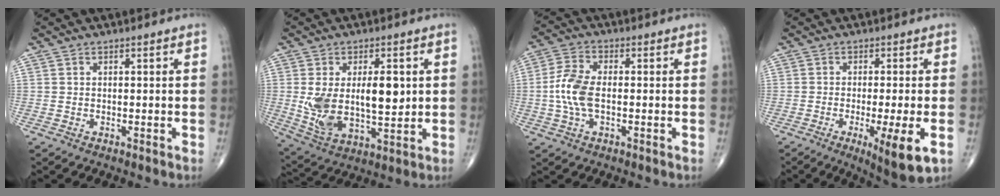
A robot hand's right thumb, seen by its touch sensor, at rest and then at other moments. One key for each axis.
{"total": 14.6, "fx": 1.6, "fy": 7.3, "fz": 12.6, "tx": -0.217, "ty": -0.013, "tz": 0.042}
{"total": 7.9, "fx": -0.7, "fy": 4.1, "fz": 6.8, "tx": -0.155, "ty": 0.014, "tz": -0.017}
{"total": 9.4, "fx": -3.0, "fy": 1.5, "fz": 8.8, "tx": -0.134, "ty": -0.014, "tz": -0.042}